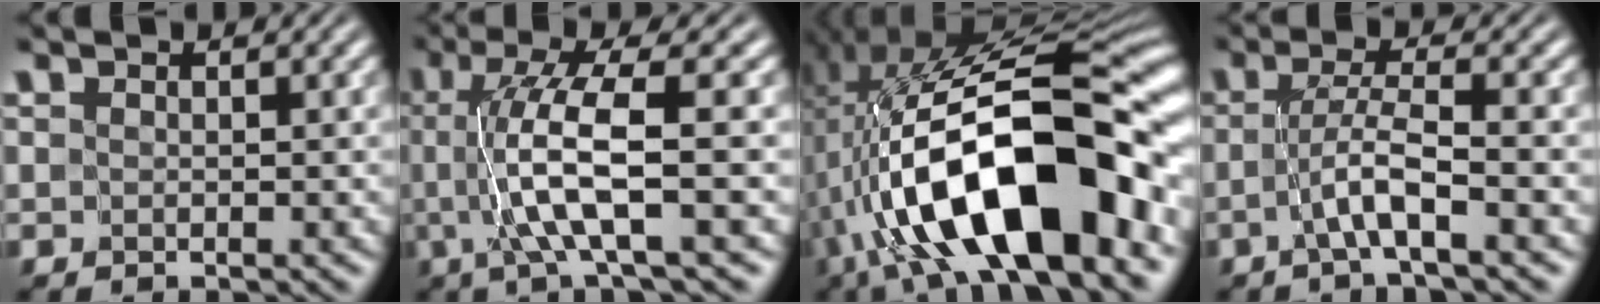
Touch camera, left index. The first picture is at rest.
{"total": 6.8, "force": [-0.4, 1.1, 6.7], "torque": [-0.121, 0.004, -0.004]}
{"total": 15.6, "force": [-3.8, 5.9, 14.0], "torque": [-0.203, 0.009, -0.066]}
{"total": 3.3, "force": [-1.4, -0.1, 3.0], "torque": [-0.057, 0.004, -0.032]}